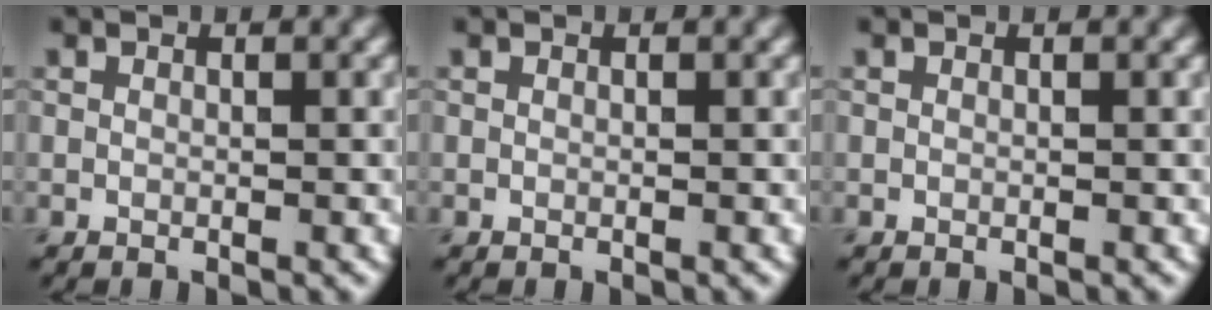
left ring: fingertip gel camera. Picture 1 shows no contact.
{"total": 0.0}
{"total": 0.0}